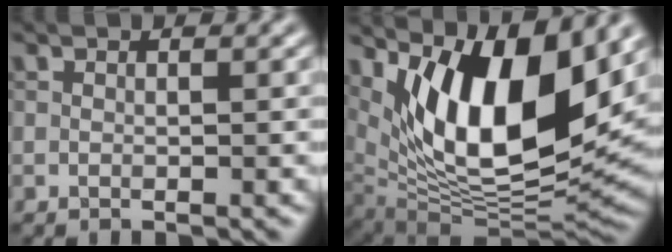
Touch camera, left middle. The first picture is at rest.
{"total": 13.3, "force": [4.9, 5.6, 11.0], "torque": [-0.185, -0.011, 0.088]}